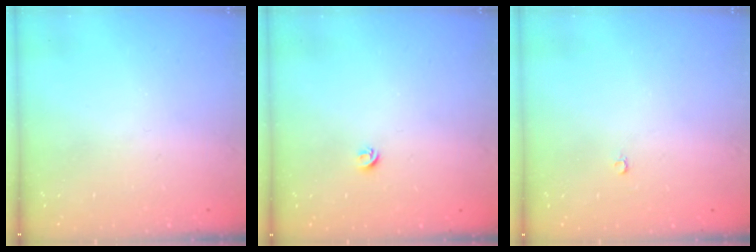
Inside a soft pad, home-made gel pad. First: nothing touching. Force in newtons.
{"total": 4.3, "press": 4.3, "slide": 0.4}
{"total": 2.0, "press": 2.0, "slide": 0.4}